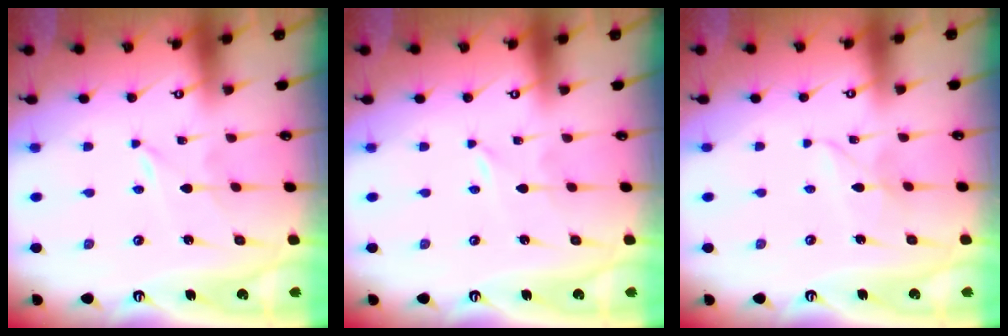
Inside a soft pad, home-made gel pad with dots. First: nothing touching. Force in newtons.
{"total": 0.0}
{"total": 4.1, "press": 4.1, "slide": 0.3}